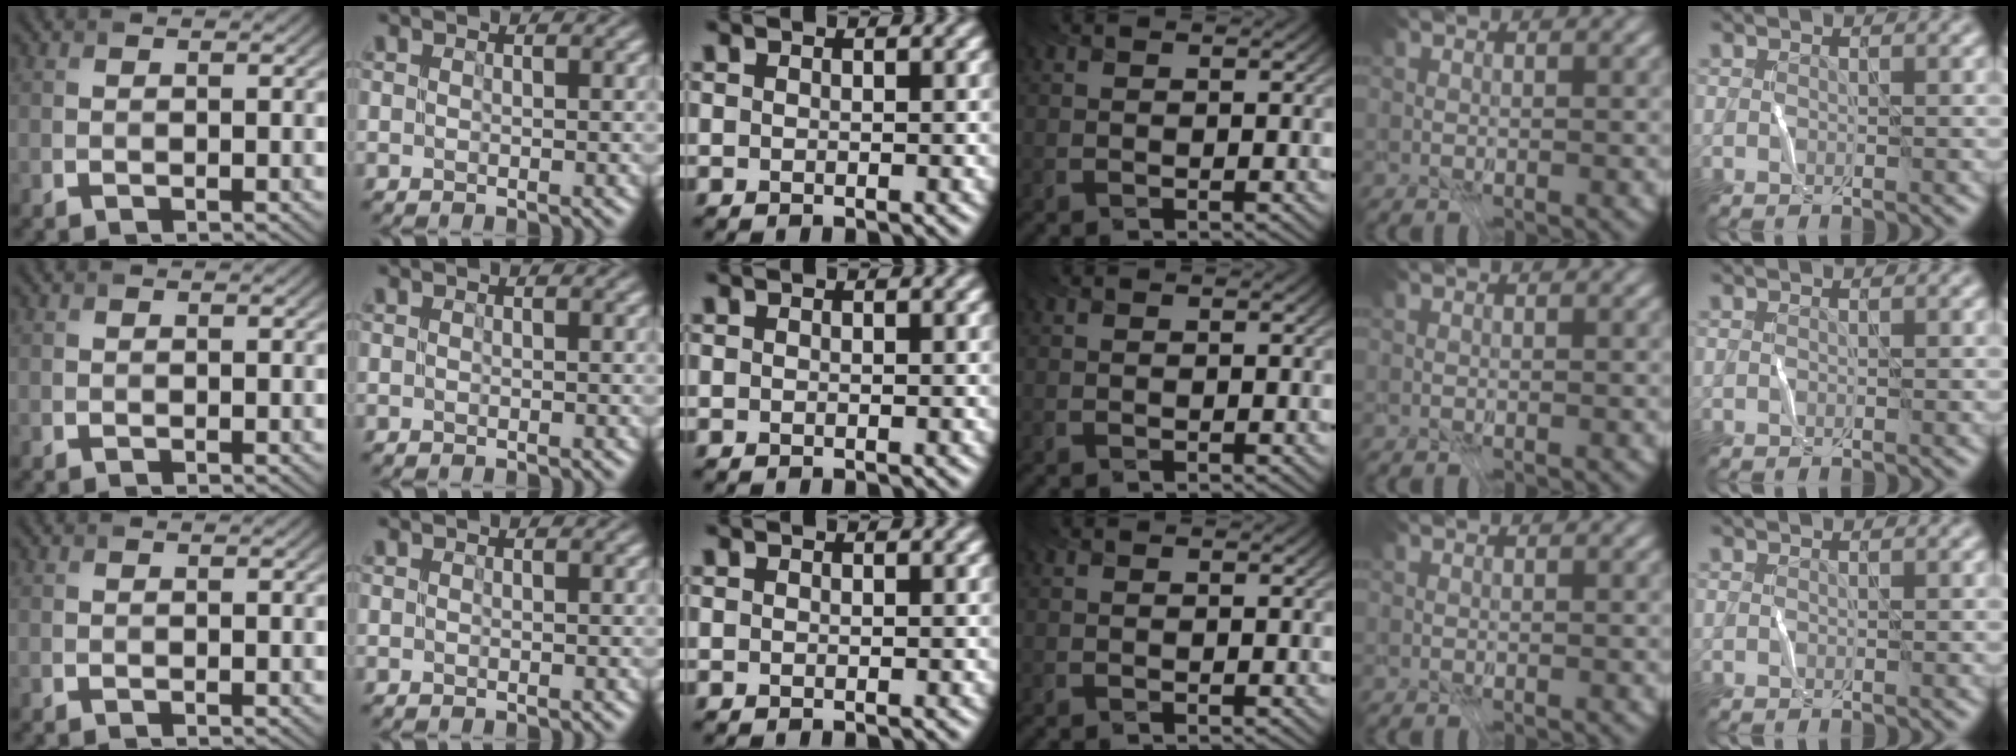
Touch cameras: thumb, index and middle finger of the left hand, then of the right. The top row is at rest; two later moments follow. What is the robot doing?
{"motion": "fold", "object": "receipt paper"}